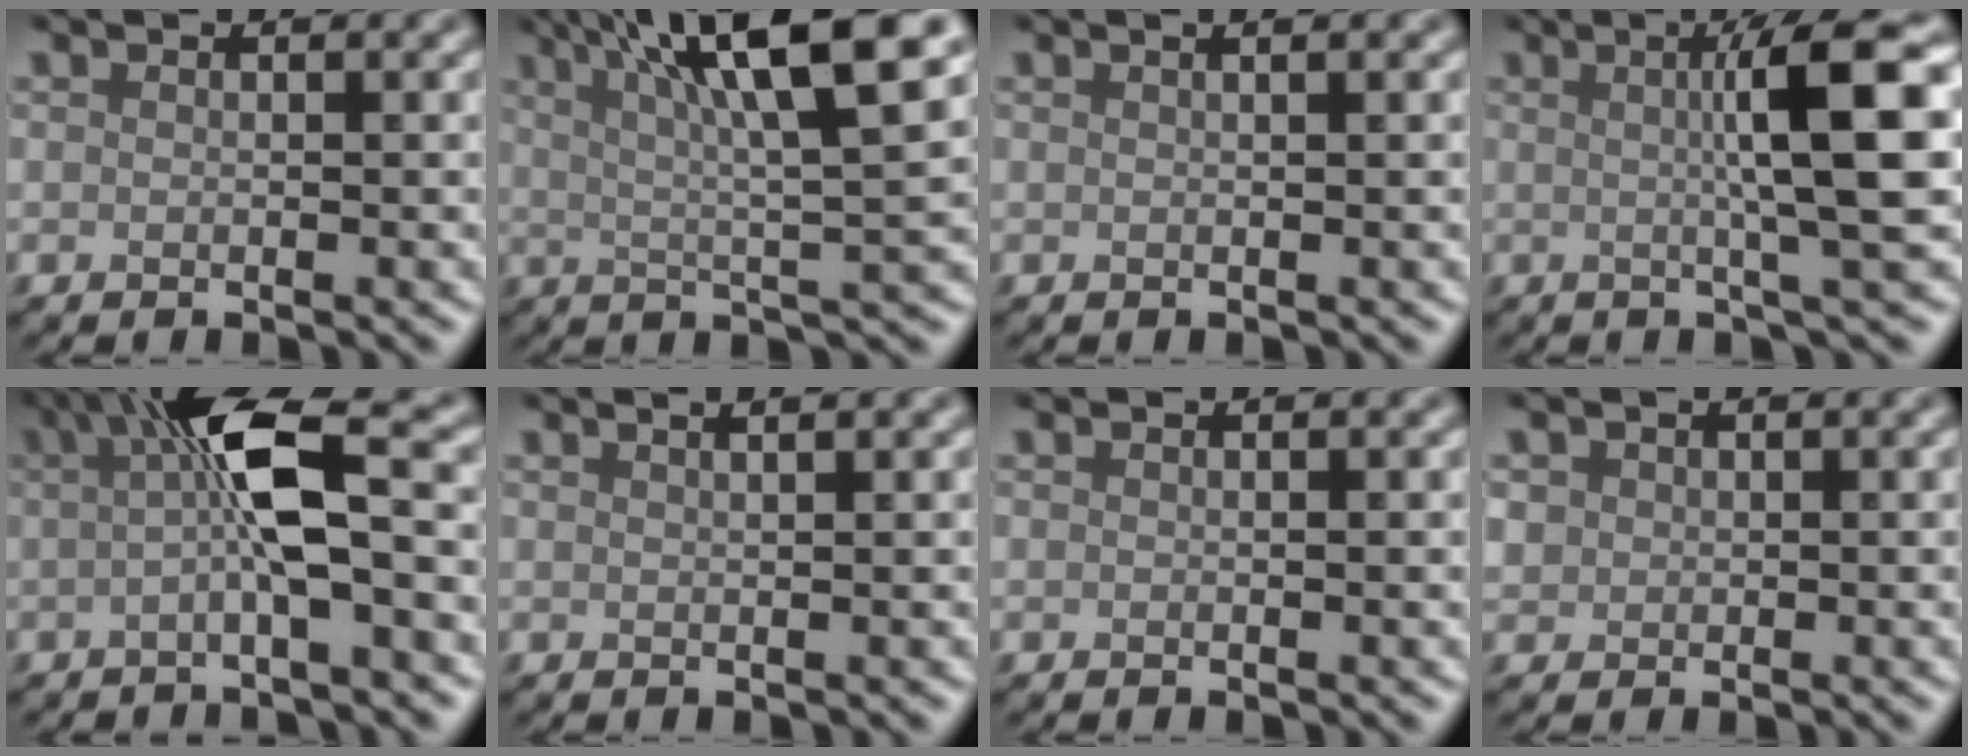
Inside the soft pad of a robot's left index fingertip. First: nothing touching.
{"total": 11.6, "force": [5.5, 2.1, 10.0], "torque": [-0.134, 0.022, 0.084]}
{"total": 2.2, "force": [1.1, 1.0, 1.6], "torque": [-0.002, 0.003, -0.010]}
{"total": 7.9, "force": [1.2, 1.1, 7.7], "torque": [-0.101, 0.014, 0.016]}
{"total": 6.6, "force": [0.2, 1.2, 6.5], "torque": [-0.116, 0.012, -0.005]}
{"total": 3.0, "force": [1.8, 1.3, 1.9], "torque": [0.000, 0.013, -0.010]}
{"total": 0.0}
{"total": 1.1, "force": [0.3, 1.1, 0.1], "torque": [0.001, -0.005, 0.008]}